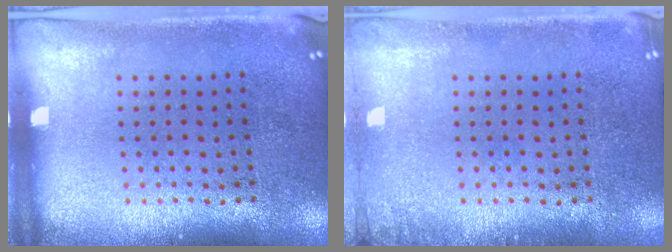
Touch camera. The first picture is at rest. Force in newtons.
{"total": 1.0, "press": 1.0, "slide": 0.2}